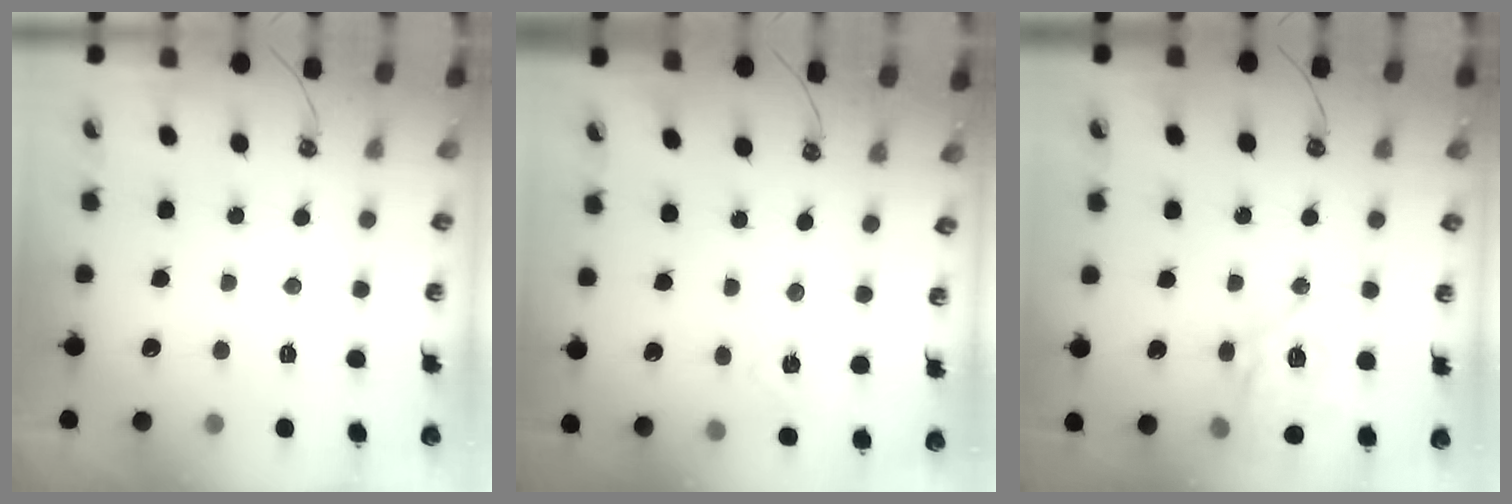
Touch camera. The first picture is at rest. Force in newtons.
{"total": 6.5, "press": 6.4, "slide": 0.7}
{"total": 16.0, "press": 16.0, "slide": 1.5}